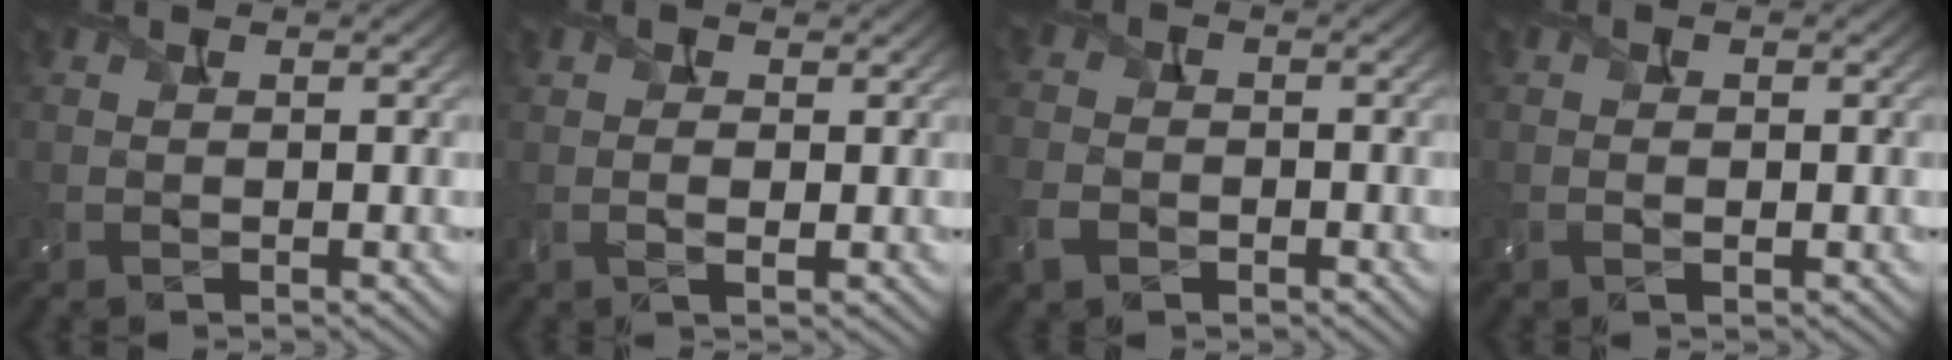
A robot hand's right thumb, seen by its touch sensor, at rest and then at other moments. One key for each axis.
{"total": 1.8, "fx": 0.4, "fy": 0.9, "fz": 1.5, "tx": -0.033, "ty": 0.002, "tz": 0.006}
{"total": 3.9, "fx": -1.9, "fy": 2.8, "fz": 1.9, "tx": -0.055, "ty": -0.008, "tz": -0.049}
{"total": 1.2, "fx": -0.1, "fy": 0.5, "fz": 1.0, "tx": -0.020, "ty": 0.002, "tz": -0.001}